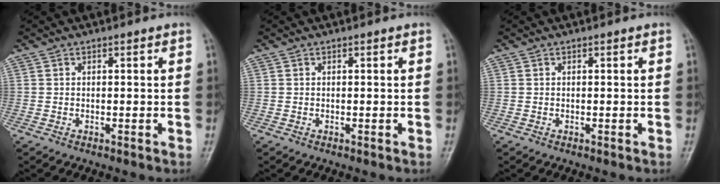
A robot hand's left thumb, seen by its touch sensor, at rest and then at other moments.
{"total": 0.0}
{"total": 0.0}